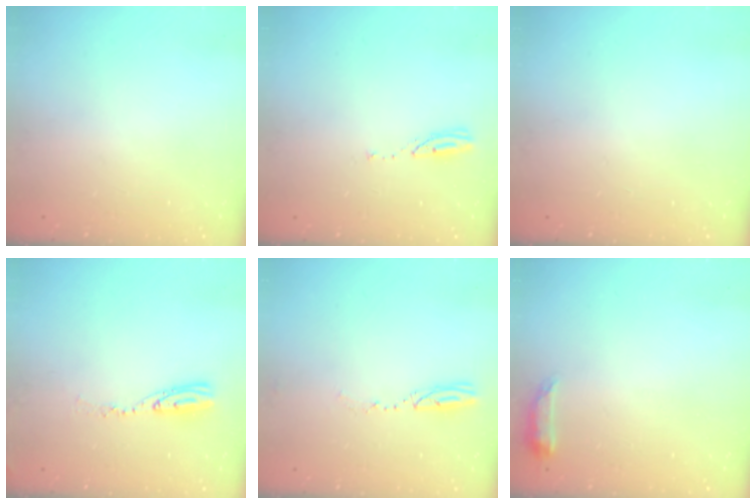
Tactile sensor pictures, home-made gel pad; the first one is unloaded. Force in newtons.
{"total": 3.0, "press": 2.9, "slide": 0.3}
{"total": 0.0}
{"total": 6.8, "press": 6.8, "slide": 0.6}
{"total": 3.3, "press": 3.2, "slide": 0.5}
{"total": 6.6, "press": 6.6, "slide": 0.6}